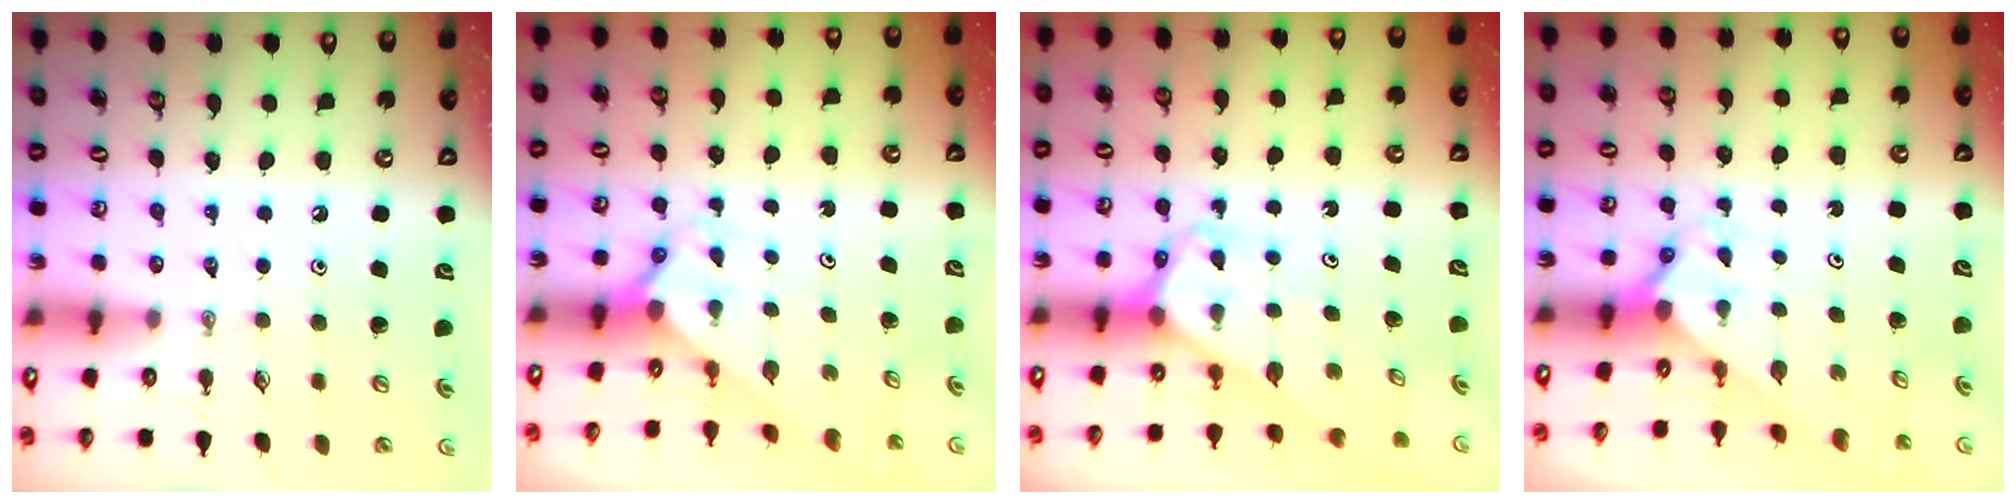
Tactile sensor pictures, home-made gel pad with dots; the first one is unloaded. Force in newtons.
{"total": 1.8, "press": 1.8, "slide": 0.2}
{"total": 3.4, "press": 3.4, "slide": 0.2}
{"total": 1.8, "press": 1.8, "slide": 0.2}